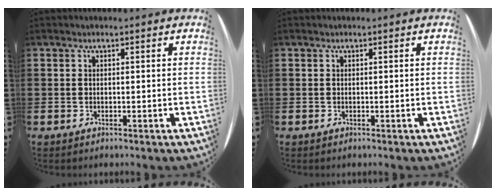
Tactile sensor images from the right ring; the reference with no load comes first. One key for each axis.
{"total": 0.0}